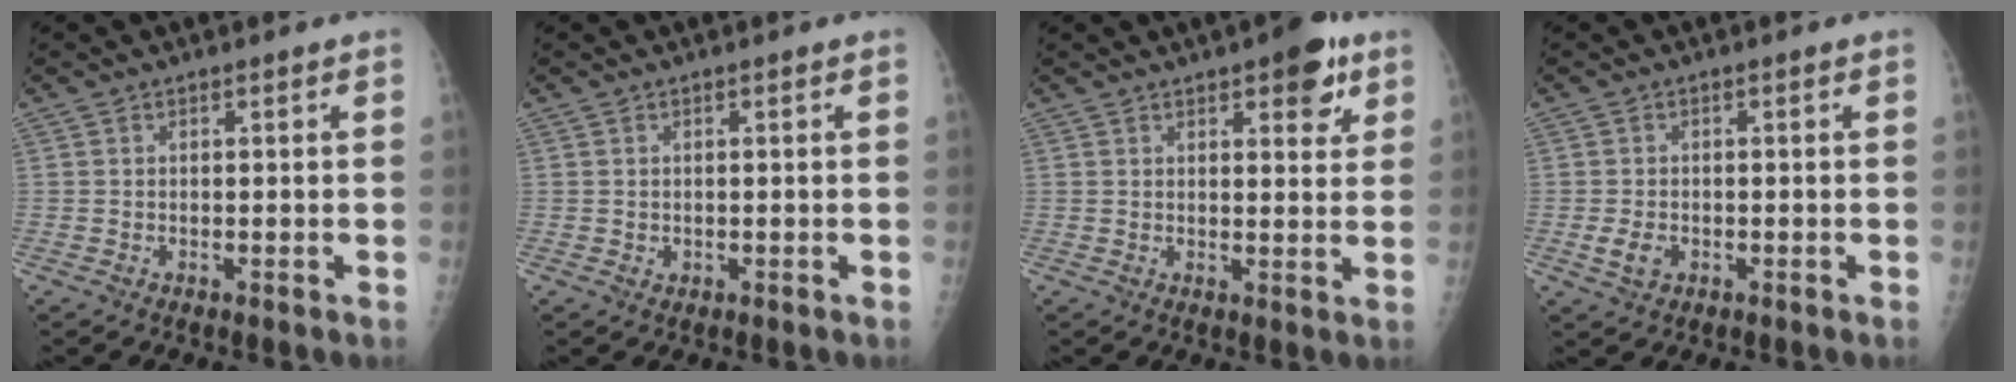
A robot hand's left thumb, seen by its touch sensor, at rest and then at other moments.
{"total": 0.7, "force": [0.2, 0.6, 0.4], "torque": [-0.001, -0.001, 0.004]}
{"total": 7.5, "force": [4.1, 2.9, 5.6], "torque": [-0.048, -0.014, 0.046]}
{"total": 3.0, "force": [-0.8, 2.1, 1.9], "torque": [-0.035, 0.000, -0.012]}